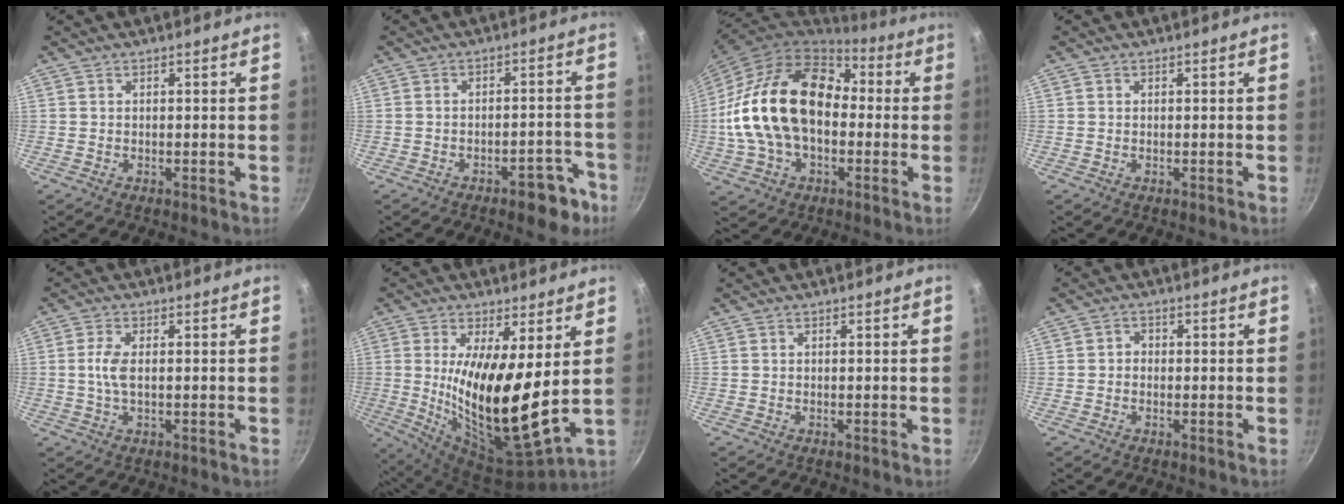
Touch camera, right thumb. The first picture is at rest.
{"total": 7.3, "force": [-4.5, 3.4, 4.7], "torque": [-0.029, 0.045, -0.046]}
{"total": 24.1, "force": [-0.1, 16.2, 17.9], "torque": [-0.318, 0.047, -0.007]}
{"total": 0.0}
{"total": 3.9, "force": [0.1, 1.7, 3.5], "torque": [-0.081, 0.003, 0.000]}
{"total": 18.3, "force": [2.9, 5.7, 17.1], "torque": [-0.305, -0.056, 0.055]}
{"total": 0.0}
{"total": 1.6, "force": [-0.3, 1.4, 0.6], "torque": [-0.005, 0.006, -0.008]}